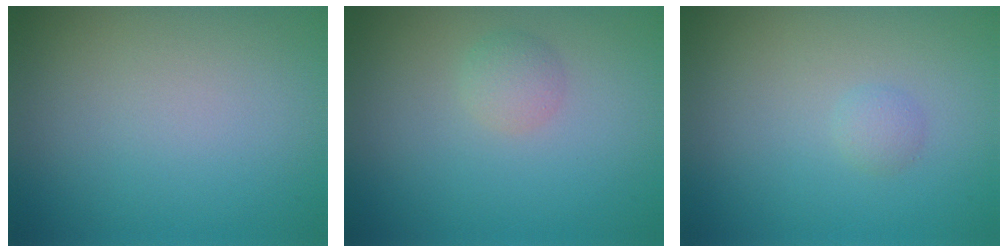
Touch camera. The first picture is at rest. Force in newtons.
{"total": 1.4, "press": 1.4, "slide": 0.1}
{"total": 0.9, "press": 0.9, "slide": 0.0}